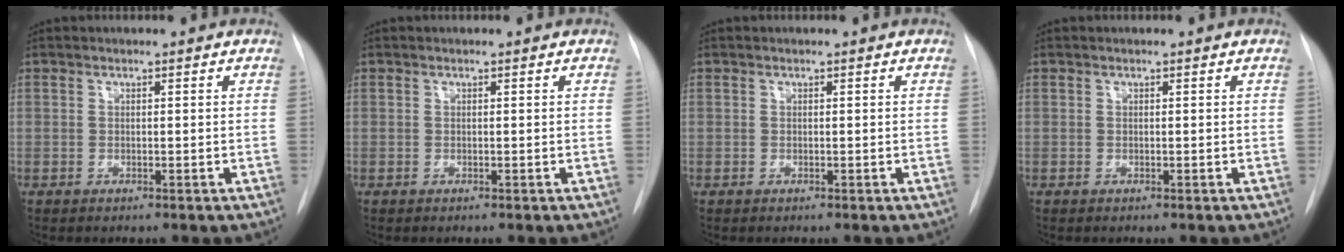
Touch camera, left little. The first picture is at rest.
{"total": 0.0}
{"total": 0.0}
{"total": 0.0}